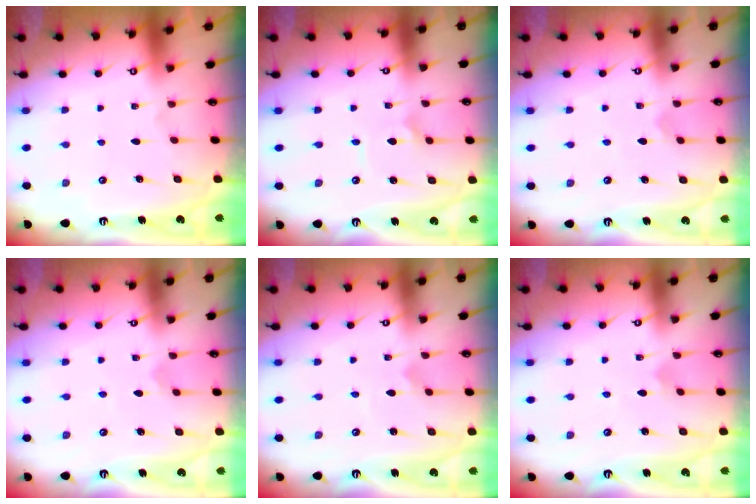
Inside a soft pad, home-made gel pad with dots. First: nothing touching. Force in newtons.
{"total": 1.8, "press": 1.8, "slide": 0.1}
{"total": 2.8, "press": 2.8, "slide": 0.4}
{"total": 2.8, "press": 2.8, "slide": 0.4}
{"total": 1.7, "press": 1.7, "slide": 0.1}
{"total": 3.4, "press": 3.4, "slide": 0.2}